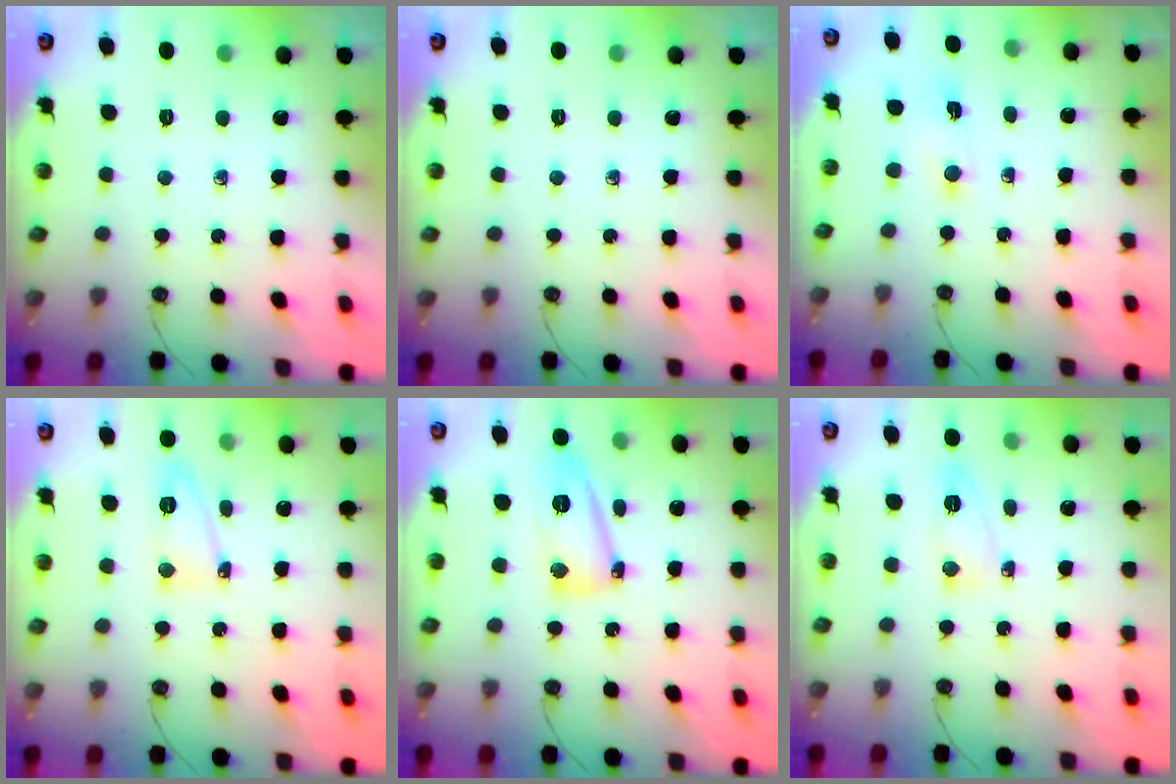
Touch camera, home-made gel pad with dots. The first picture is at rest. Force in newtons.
{"total": 0.0}
{"total": 1.6, "press": 1.3, "slide": 0.9}
{"total": 7.8, "press": 7.8, "slide": 0.7}
{"total": 12.9, "press": 11.9, "slide": 4.9}
{"total": 5.1, "press": 5.0, "slide": 0.8}